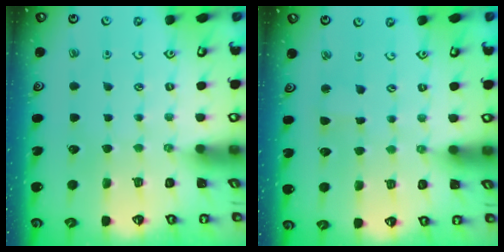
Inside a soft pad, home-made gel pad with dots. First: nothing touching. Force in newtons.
{"total": 1.9, "press": 1.9, "slide": 0.2}